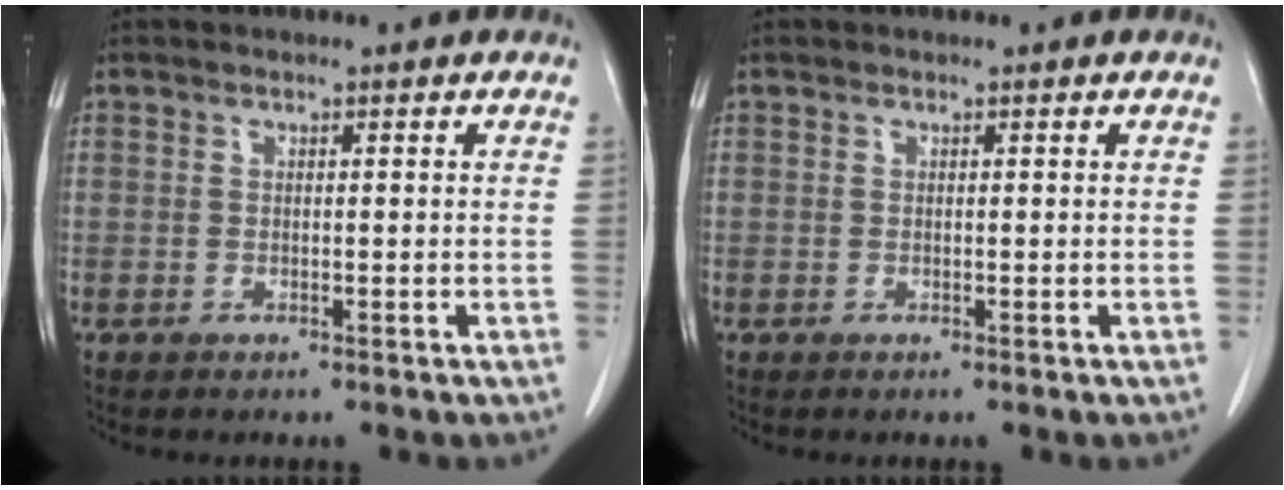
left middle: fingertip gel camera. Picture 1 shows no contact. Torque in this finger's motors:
{"motor_torque": [-0.16, 0.17, -0.10, -0.01]}